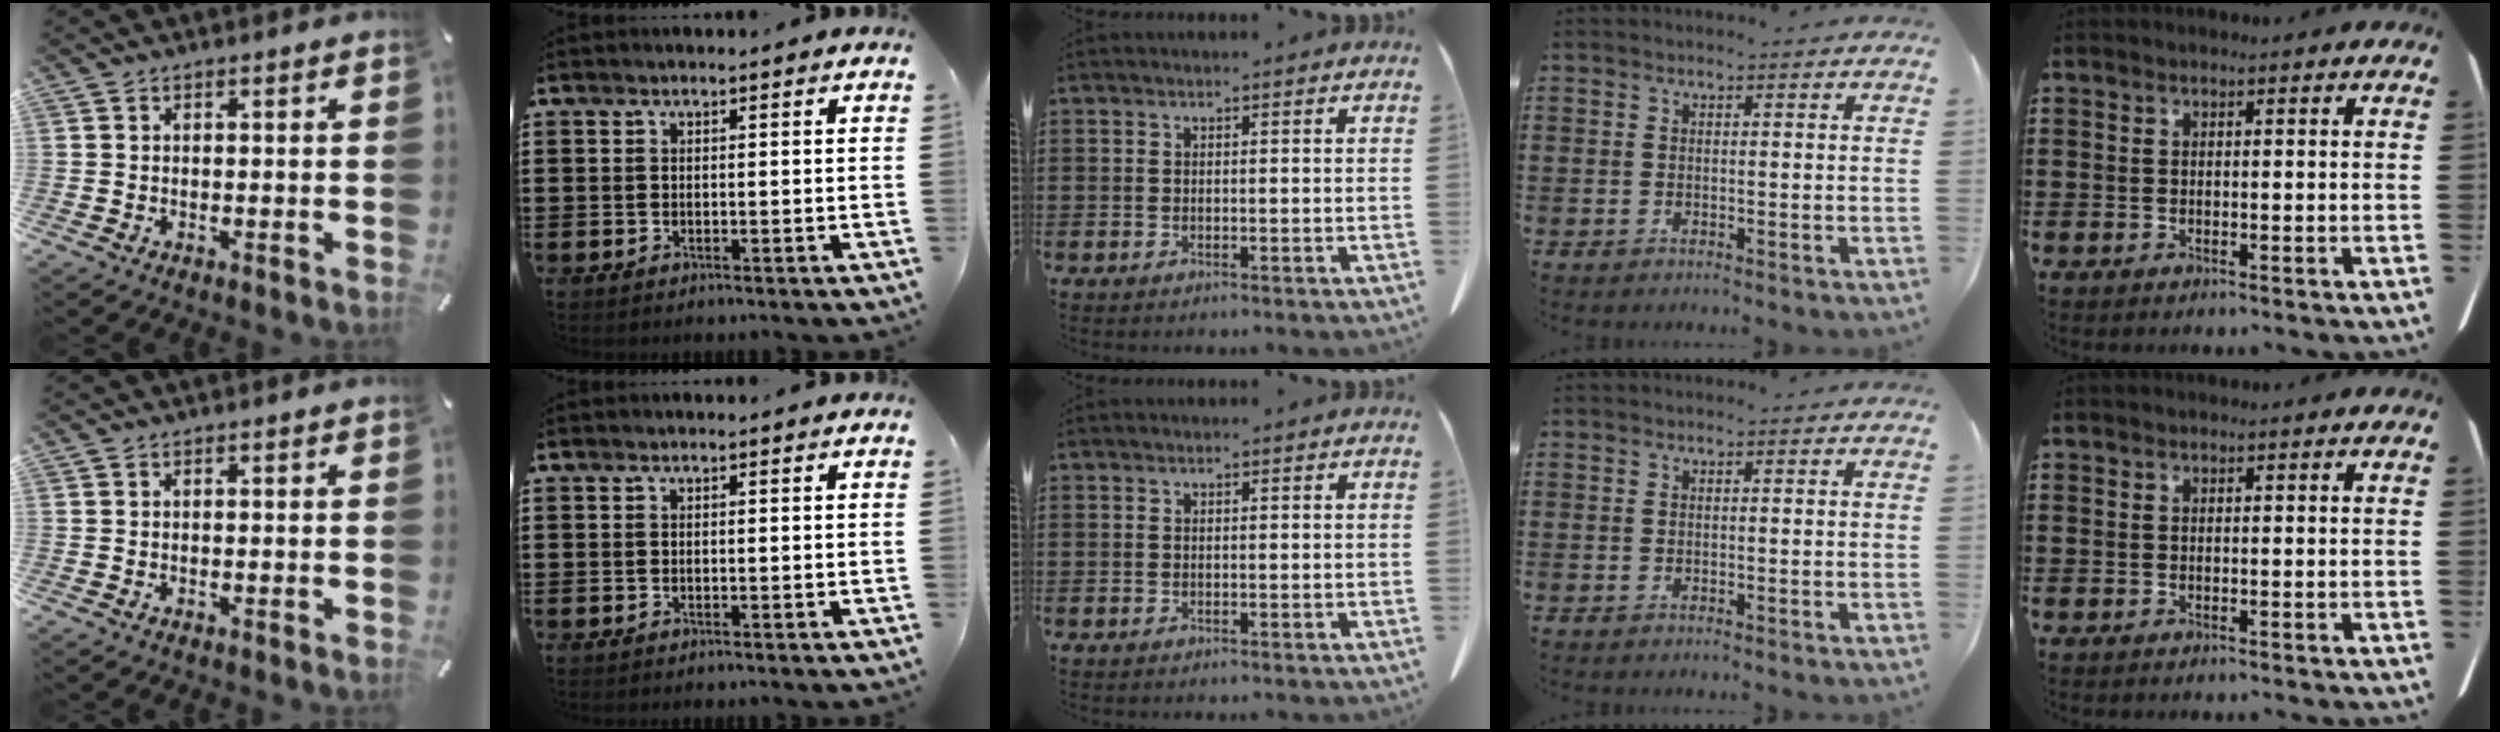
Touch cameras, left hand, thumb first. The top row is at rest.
{}